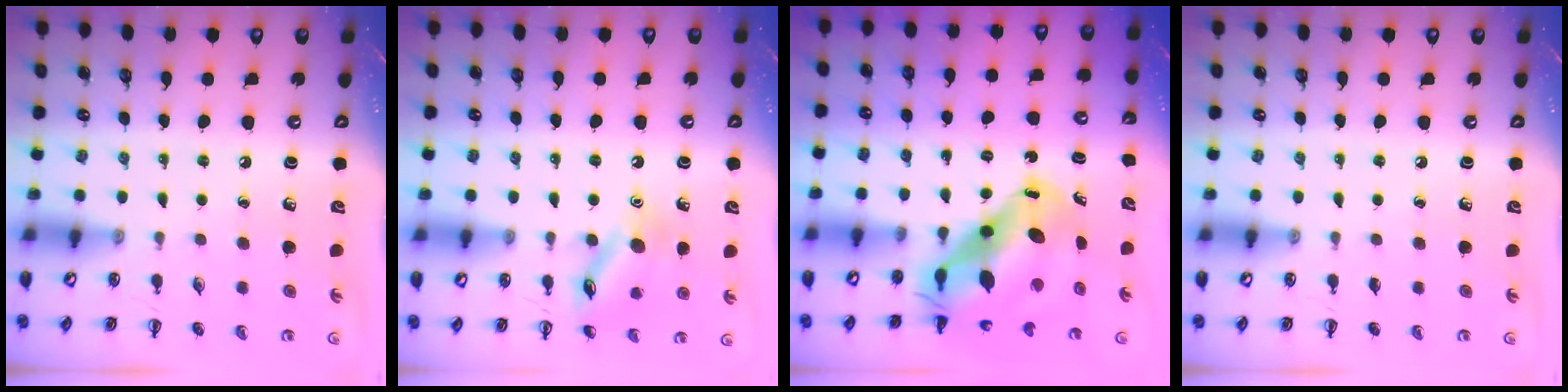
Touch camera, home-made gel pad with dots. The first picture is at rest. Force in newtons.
{"total": 12.7, "press": 12.7, "slide": 0.7}
{"total": 14.1, "press": 13.5, "slide": 4.0}
{"total": 0.0}